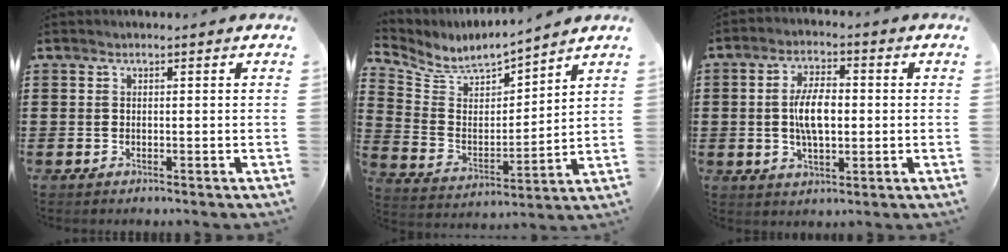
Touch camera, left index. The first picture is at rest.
{"total": 6.2, "force": [5.7, 1.7, 1.8], "torque": [-0.068, -0.036, 0.096]}
{"total": 6.7, "force": [-0.1, 3.0, 6.0], "torque": [-0.118, 0.000, -0.009]}